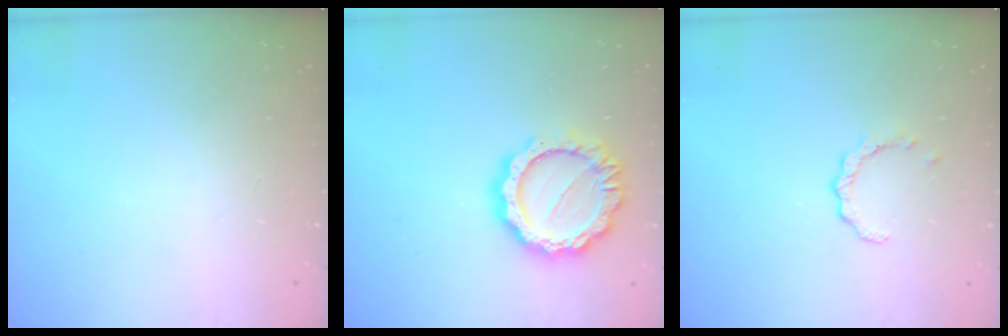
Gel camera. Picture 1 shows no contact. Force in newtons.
{"total": 13.7, "press": 13.7, "slide": 1.1}
{"total": 1.8, "press": 1.8, "slide": 0.3}